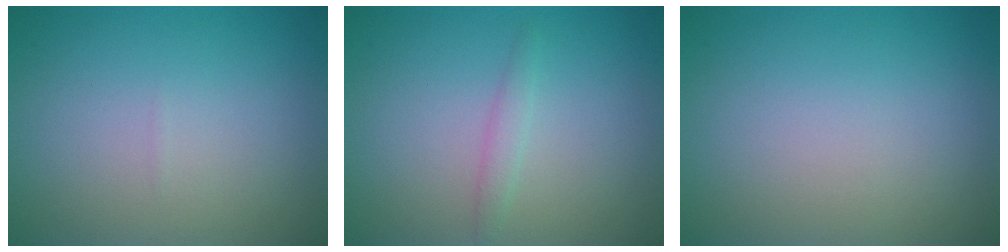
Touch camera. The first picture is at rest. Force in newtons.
{"total": 1.0, "press": 1.0, "slide": 0.1}
{"total": 0.0}